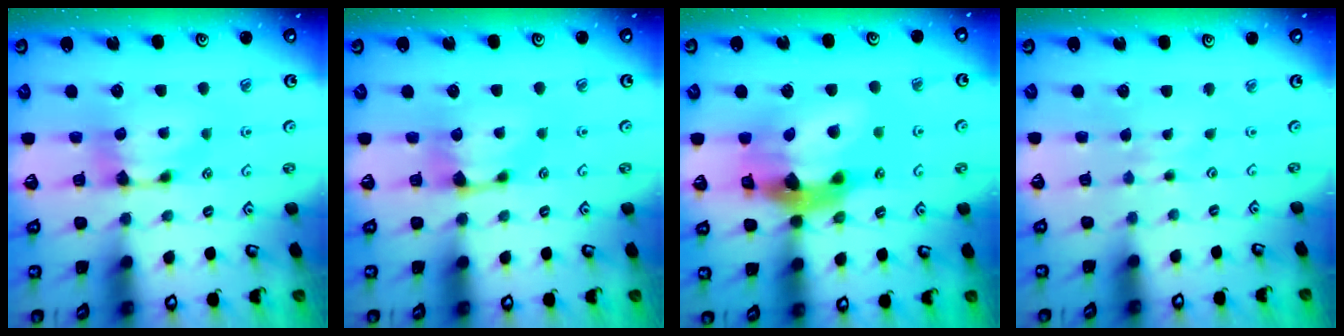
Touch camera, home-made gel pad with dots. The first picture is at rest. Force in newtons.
{"total": 1.0, "press": 0.3, "slide": 0.9}
{"total": 12.6, "press": 12.2, "slide": 3.0}
{"total": 3.0, "press": 2.9, "slide": 0.3}